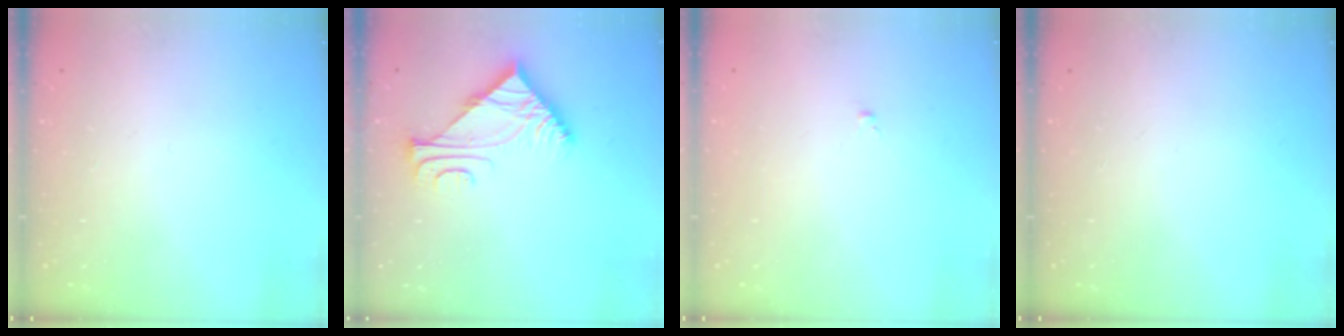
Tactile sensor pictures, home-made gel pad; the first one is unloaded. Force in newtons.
{"total": 6.2, "press": 6.2, "slide": 0.4}
{"total": 0.0}
{"total": 0.0}